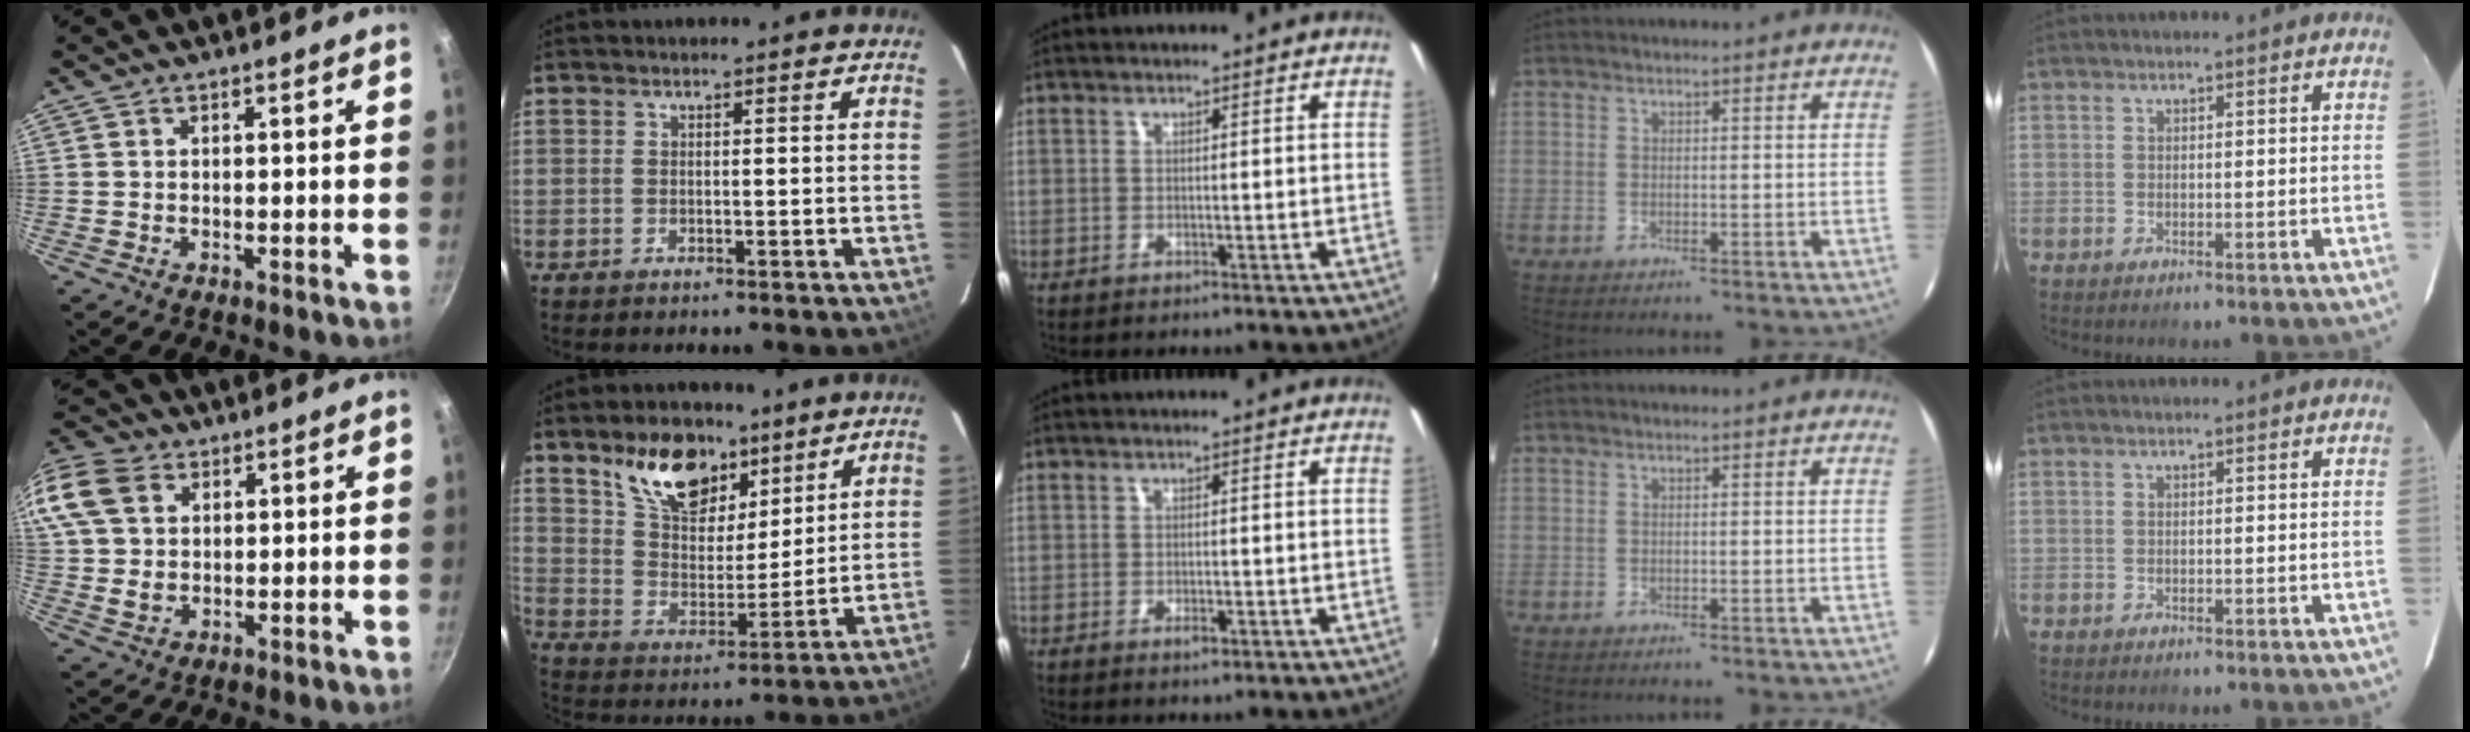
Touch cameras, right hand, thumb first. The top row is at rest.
{"thumb": {"total": 17.9, "force": [6.7, 13.0, 10.2], "torque": [-0.237, 0.021, 0.125]}, "index": {"total": 15.0, "force": [9.5, 8.0, 8.4], "torque": [-0.147, 0.020, 0.175]}, "middle": {"total": 1.2, "force": [-0.7, 0.4, 1.0], "torque": [-0.016, -0.001, -0.010]}}